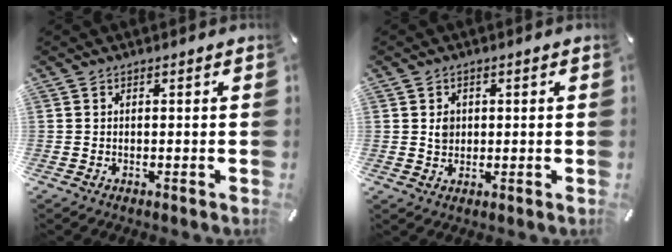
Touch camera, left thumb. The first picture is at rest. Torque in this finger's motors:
{"motor_torque": [-0.13, -0.20, 0.22, -0.27, 0.00]}